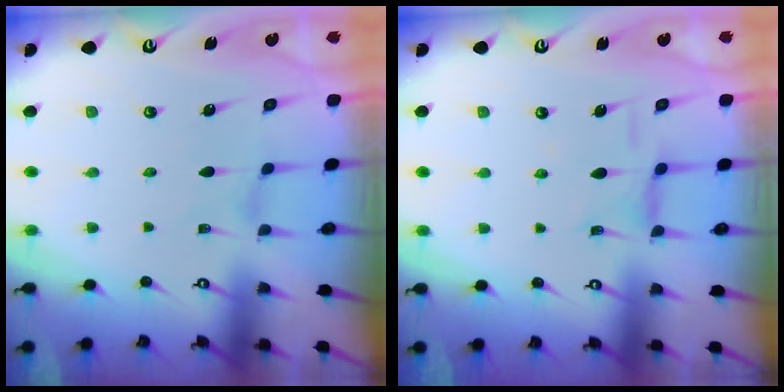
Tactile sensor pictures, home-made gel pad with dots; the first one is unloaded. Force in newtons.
{"total": 5.3, "press": 5.3, "slide": 0.3}